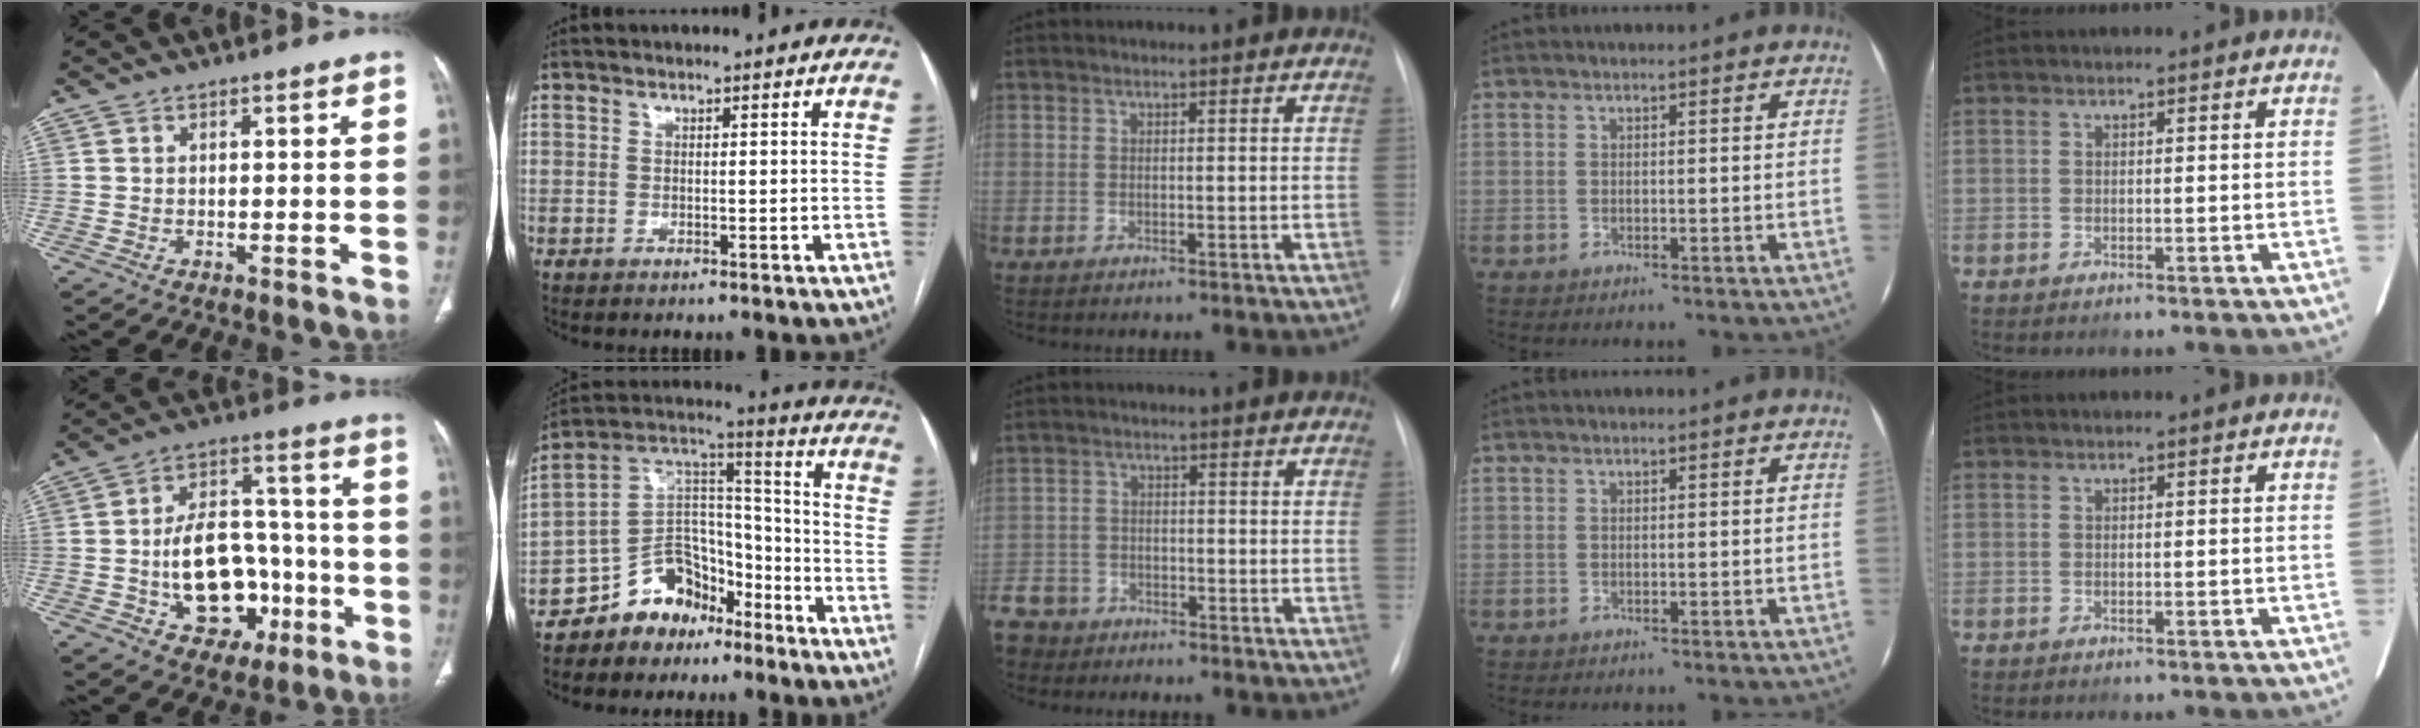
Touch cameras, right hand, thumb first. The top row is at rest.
{"thumb": {"total": 17.5, "force": [-4.6, 11.9, 12.0], "torque": [-0.150, 0.049, -0.060]}, "index": {"total": 11.9, "force": [-8.6, 7.4, 3.9], "torque": [-0.072, 0.064, -0.153]}, "middle": {"total": 7.3, "force": [-5.9, 4.3, 0.6], "torque": [-0.021, -0.006, -0.110]}}